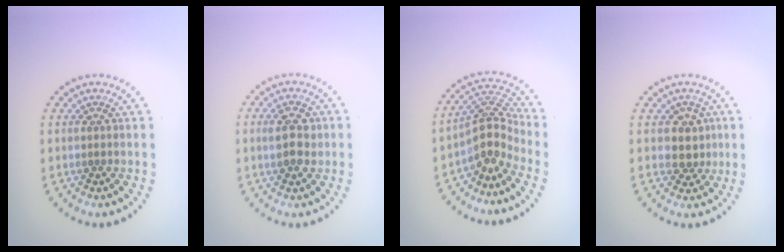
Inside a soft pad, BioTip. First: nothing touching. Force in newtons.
{"total": 2.8, "press": 2.8, "slide": 0.3}
{"total": 3.7, "press": 2.7, "slide": 2.5}
{"total": 2.5, "press": 2.2, "slide": 1.2}